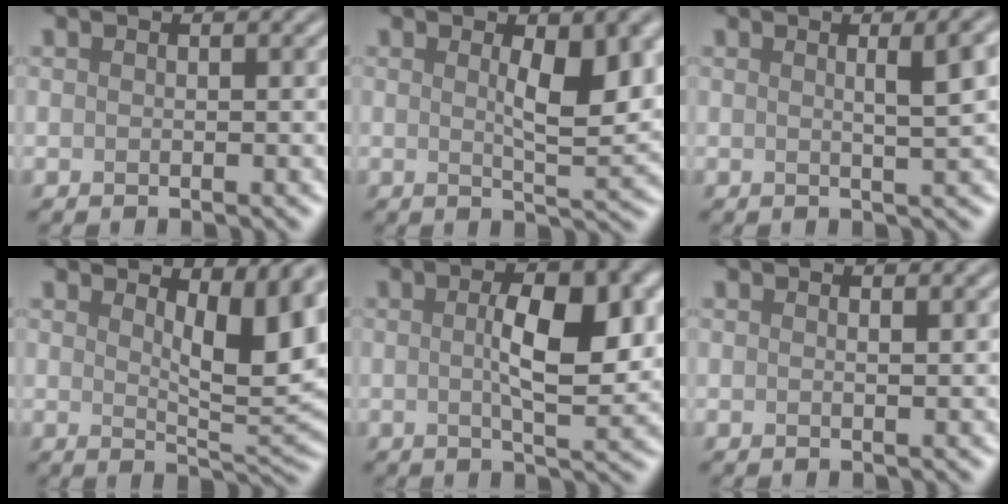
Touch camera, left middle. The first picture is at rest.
{"total": 5.4, "force": [1.2, 1.5, 5.1], "torque": [-0.079, -0.004, 0.023]}
{"total": 4.6, "force": [1.2, 1.3, 4.2], "torque": [-0.037, 0.013, 0.012]}
{"total": 6.3, "force": [2.2, 2.1, 5.6], "torque": [-0.077, -0.015, 0.039]}
{"total": 6.6, "force": [0.8, 2.0, 6.3], "torque": [-0.099, 0.002, 0.011]}
{"total": 0.6, "force": [0.2, 0.1, 0.5], "torque": [-0.007, 0.001, 0.003]}